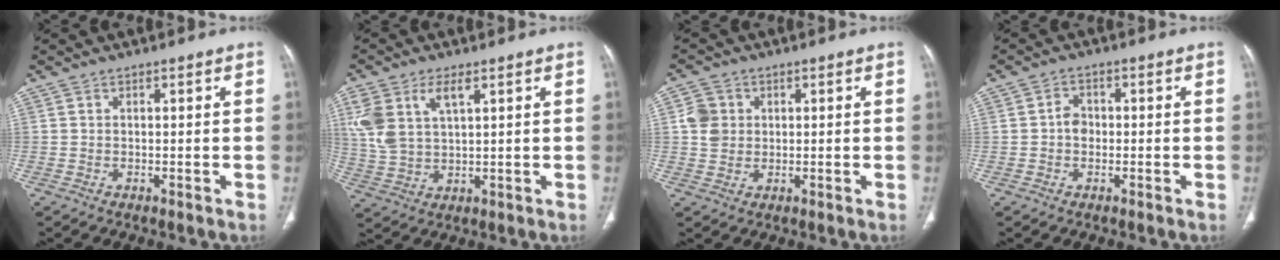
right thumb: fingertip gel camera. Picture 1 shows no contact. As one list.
[{"total": 10.2, "force": [4.1, 5.4, 7.6], "torque": [-0.172, 0.002, 0.088]}, {"total": 5.0, "force": [0.8, 4.5, 1.9], "torque": [-0.021, 0.002, 0.013]}, {"total": 2.9, "force": [-0.4, 2.4, 1.6], "torque": [-0.013, 0.010, -0.014]}]